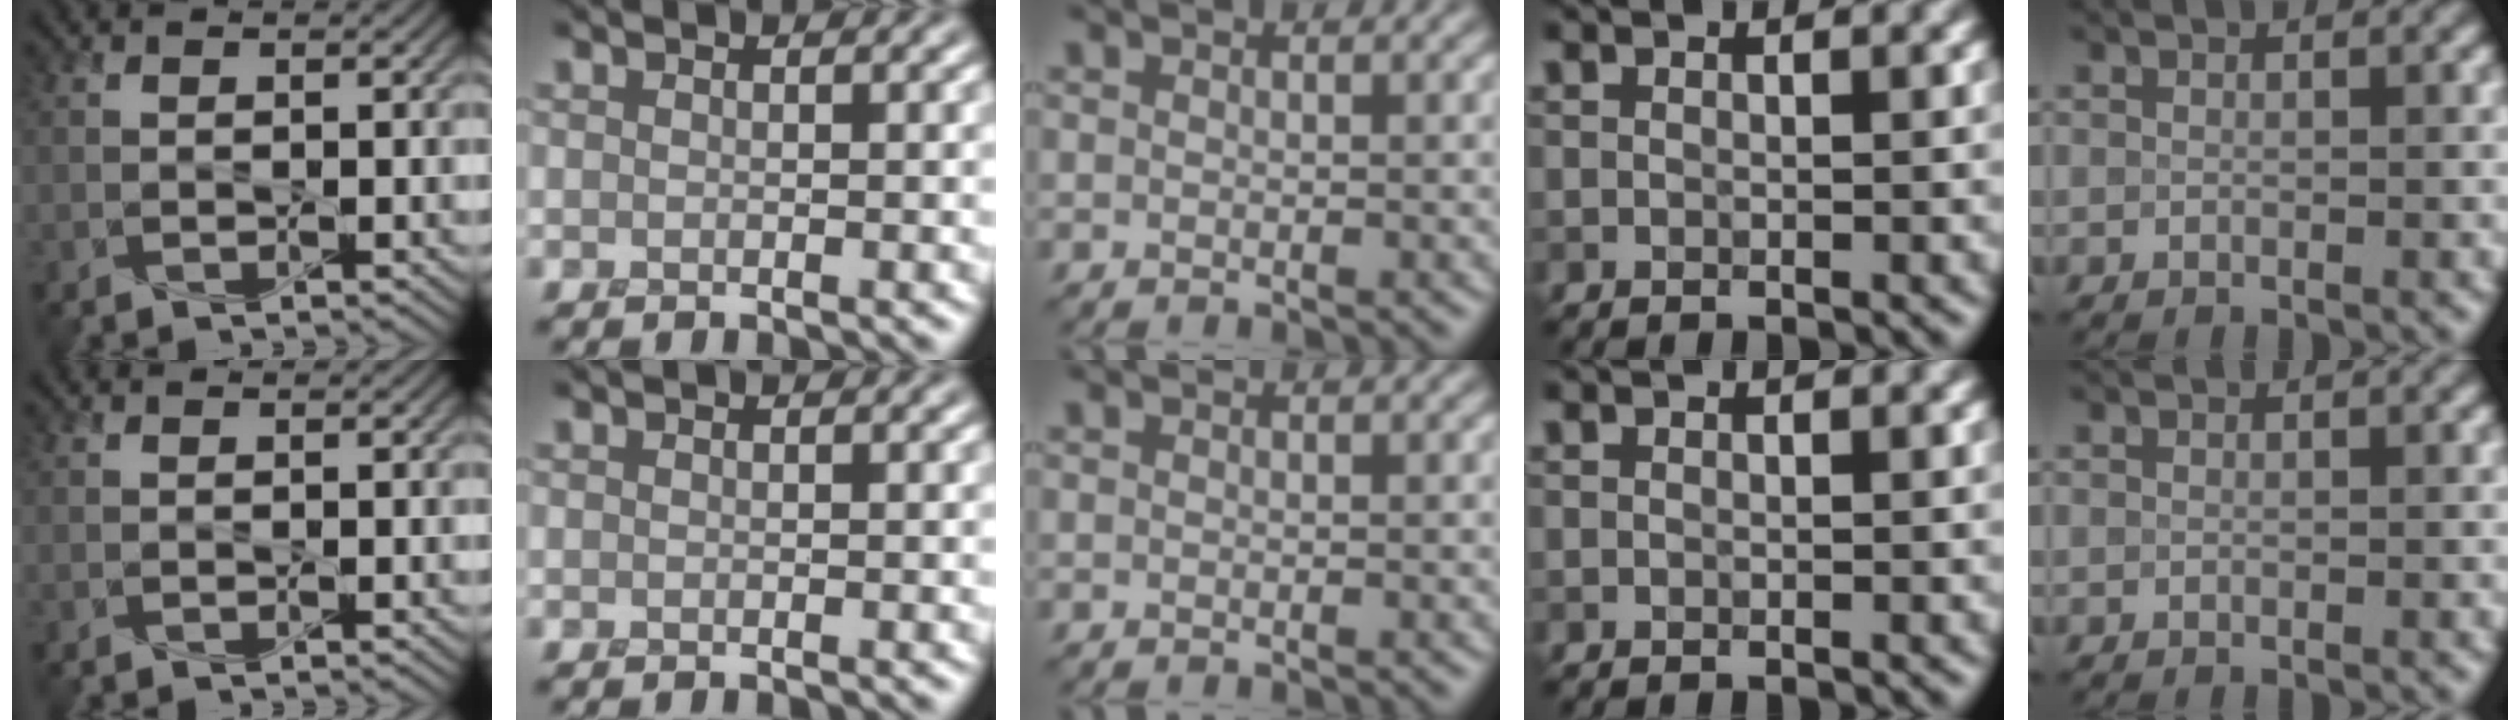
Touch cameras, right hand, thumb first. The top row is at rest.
{}